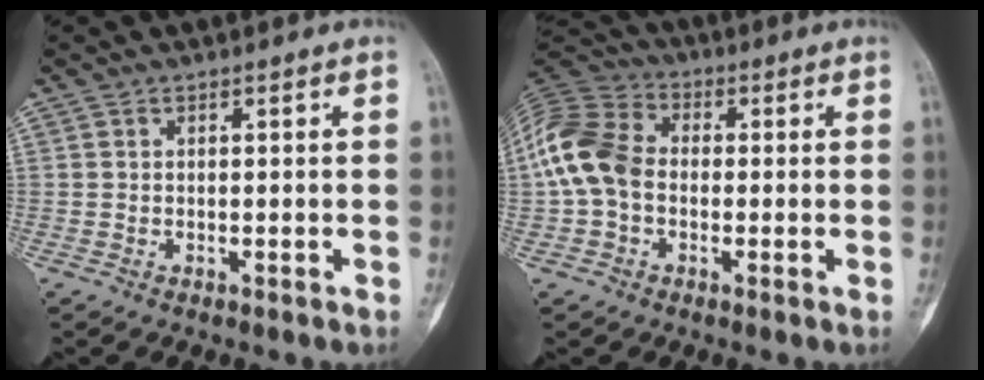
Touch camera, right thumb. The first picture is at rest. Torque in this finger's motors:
{"motor_torque": [-0.24, 1.24, 1.26, -0.08, 0.21]}